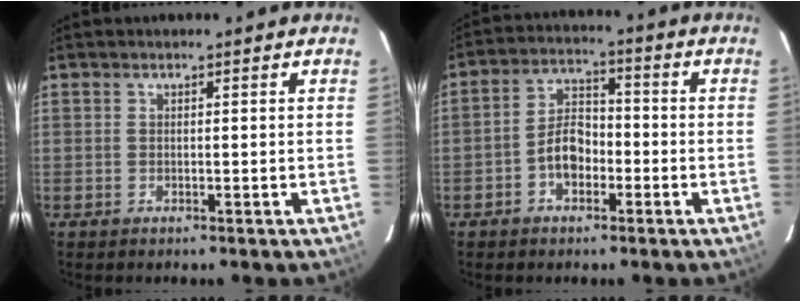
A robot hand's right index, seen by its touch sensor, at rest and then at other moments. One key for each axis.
{"total": 6.4, "fx": -2.6, "fy": 4.1, "fz": 4.1, "tx": -0.078, "ty": 0.021, "tz": -0.043}